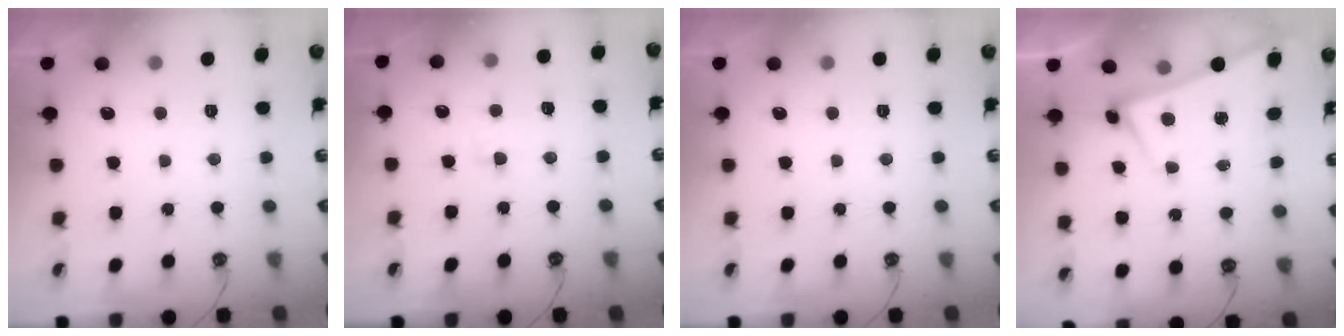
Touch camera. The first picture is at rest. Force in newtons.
{"total": 3.8, "press": 3.6, "slide": 1.1}
{"total": 0.0}
{"total": 2.8, "press": 2.7, "slide": 0.4}